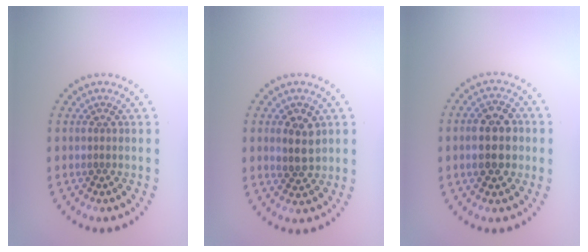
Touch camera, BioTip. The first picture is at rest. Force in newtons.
{"total": 2.9, "press": 2.8, "slide": 0.7}
{"total": 4.4, "press": 4.3, "slide": 0.3}